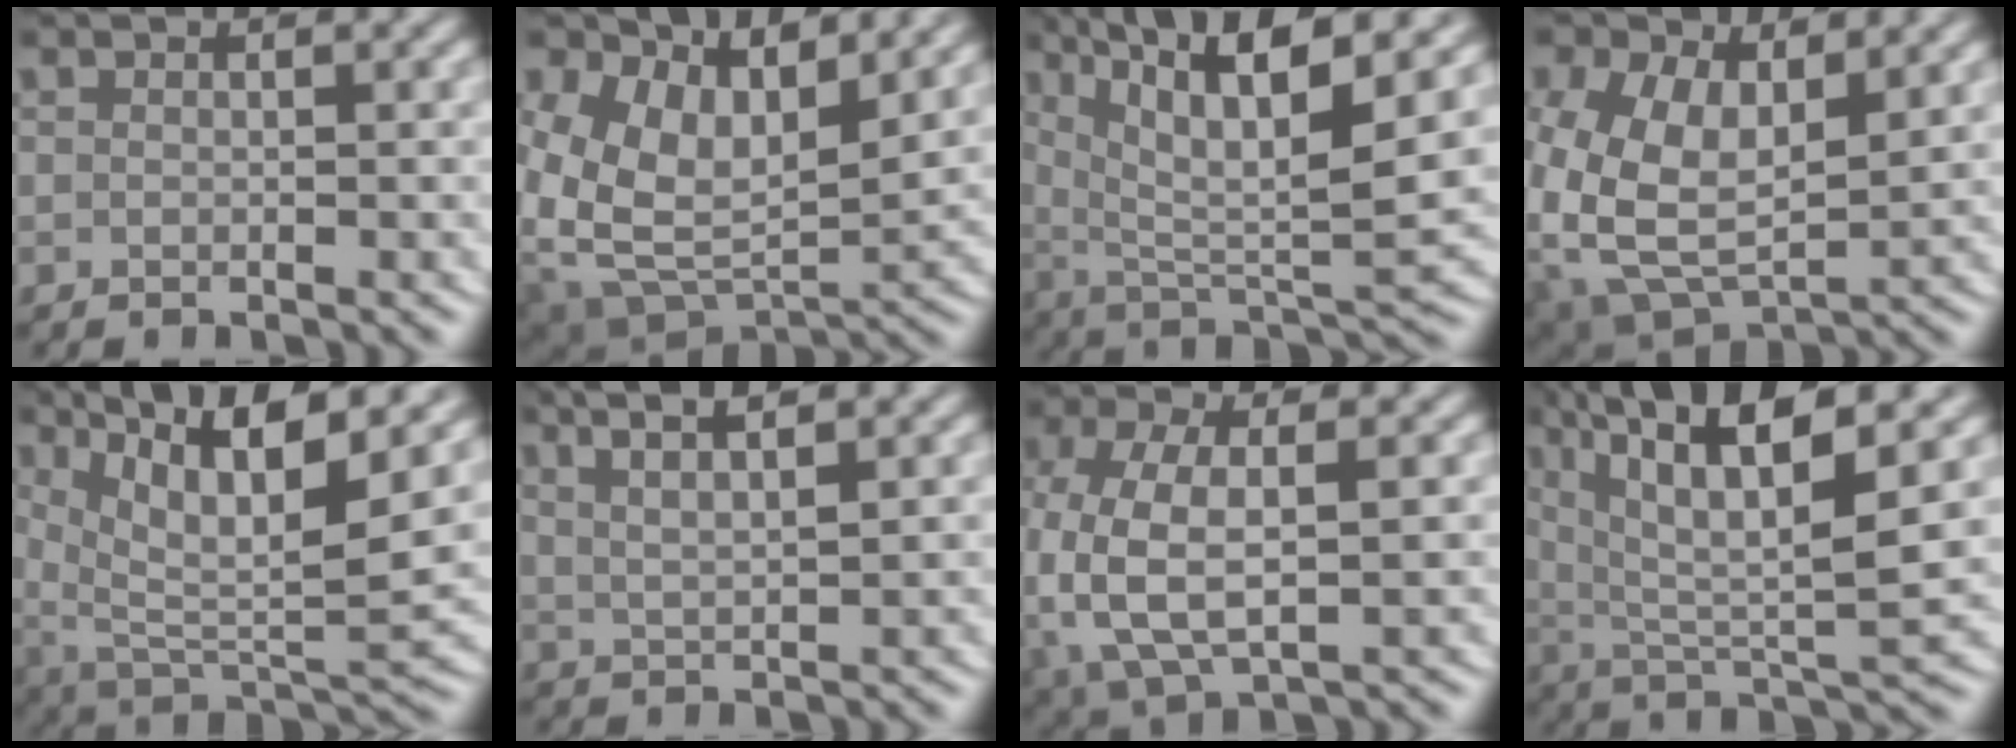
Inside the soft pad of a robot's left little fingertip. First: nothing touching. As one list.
[{"total": 11.4, "force": [0.7, 8.8, 7.2], "torque": [-0.154, -0.041, 0.022]}, {"total": 12.4, "force": [4.0, 5.7, 10.2], "torque": [-0.168, -0.007, 0.065]}, {"total": 11.9, "force": [-1.2, 9.8, 6.7], "torque": [-0.179, -0.064, -0.001]}, {"total": 12.4, "force": [2.9, 6.4, 10.2], "torque": [-0.172, -0.033, 0.059]}, {"total": 5.9, "force": [3.8, 2.4, 3.9], "torque": [-0.062, 0.009, 0.059]}, {"total": 8.3, "force": [-0.6, 5.5, 6.2], "torque": [-0.169, -0.032, 0.010]}, {"total": 10.9, "force": [4.0, 4.5, 9.0], "torque": [-0.165, -0.002, 0.069]}]